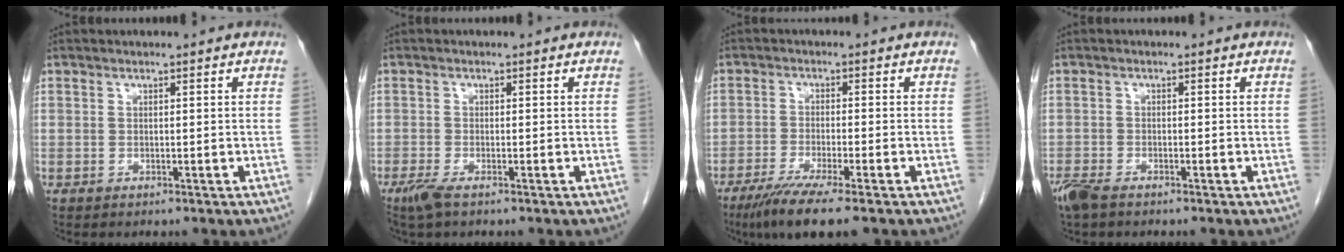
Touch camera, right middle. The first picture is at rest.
{"total": 2.3, "force": [-1.5, 0.4, 1.7], "torque": [-0.040, -0.007, -0.033]}
{"total": 7.6, "force": [-5.4, 0.0, 5.4], "torque": [-0.090, -0.020, -0.090]}
{"total": 3.5, "force": [-2.7, 1.0, 1.9], "torque": [-0.045, -0.009, -0.051]}